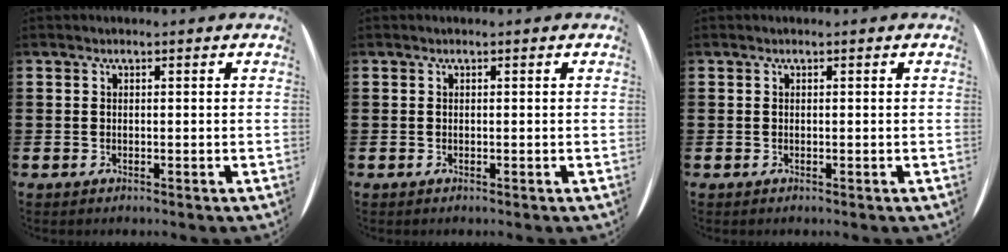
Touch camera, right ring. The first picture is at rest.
{"total": 0.0}
{"total": 0.0}